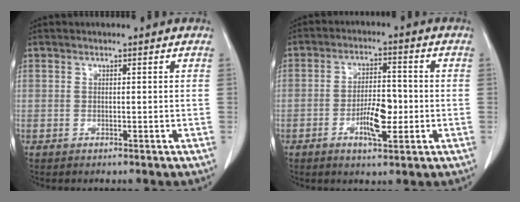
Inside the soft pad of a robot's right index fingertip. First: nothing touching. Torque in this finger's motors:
{"motor_torque": [0.16, -0.13, 0.06, 0.05]}